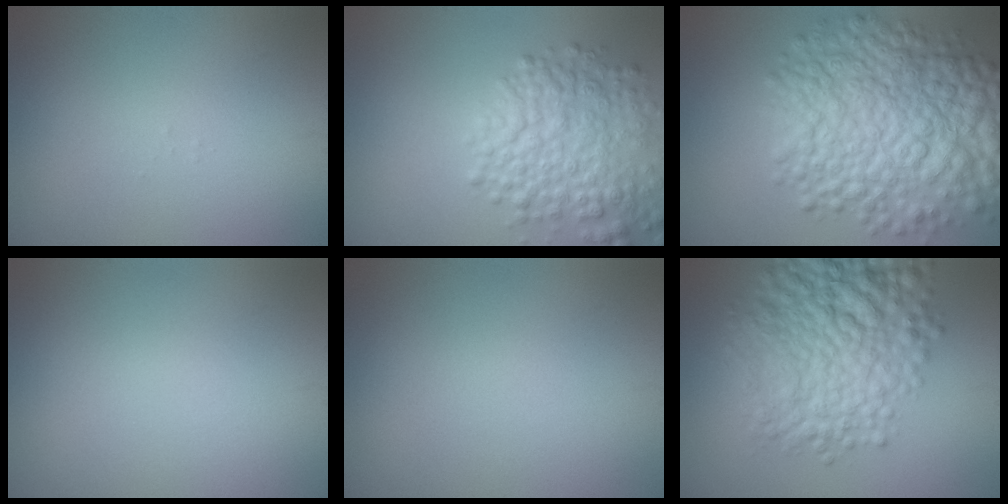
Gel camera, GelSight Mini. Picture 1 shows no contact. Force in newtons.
{"total": 5.8, "press": 5.8, "slide": 0.3}
{"total": 10.8, "press": 10.8, "slide": 0.3}
{"total": 0.0}
{"total": 0.0}
{"total": 9.6, "press": 9.5, "slide": 0.3}